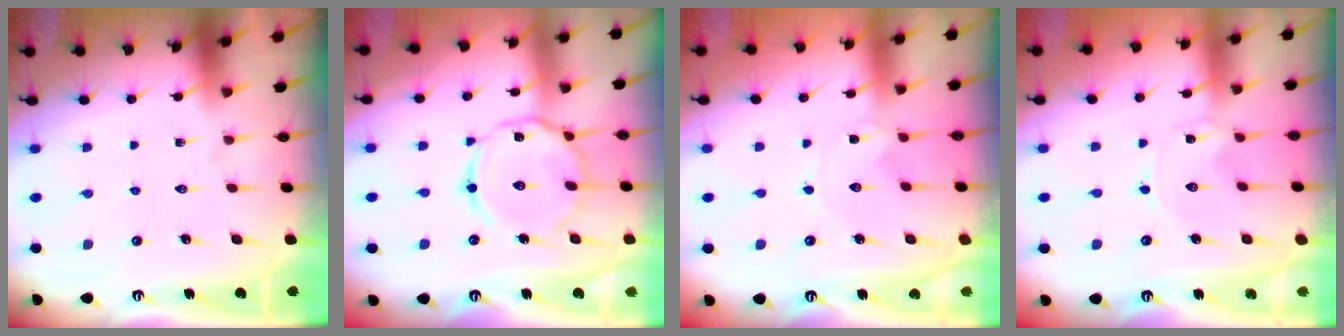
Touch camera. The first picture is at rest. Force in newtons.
{"total": 13.2, "press": 13.2, "slide": 1.1}
{"total": 0.0}
{"total": 0.0}